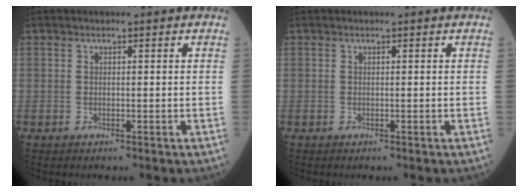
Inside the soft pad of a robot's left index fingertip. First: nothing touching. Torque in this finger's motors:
{"motor_torque": [0.00, 0.00, 0.00, 0.00]}